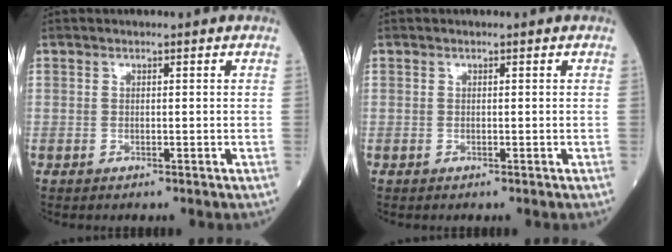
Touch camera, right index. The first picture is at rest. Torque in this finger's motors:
{"motor_torque": [0.03, 0.00, 0.00, -0.01]}